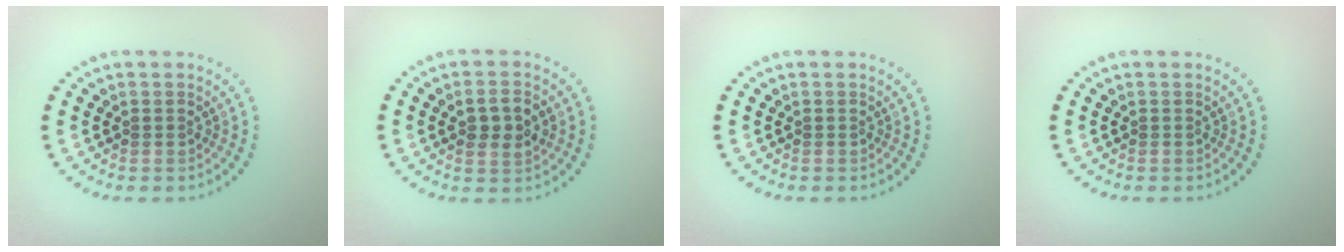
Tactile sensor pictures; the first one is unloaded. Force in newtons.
{"total": 2.8, "press": 2.8, "slide": 0.3}
{"total": 0.0}
{"total": 0.0}